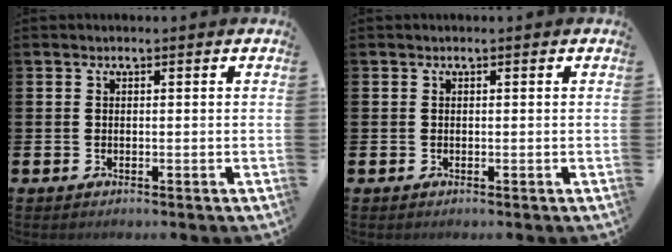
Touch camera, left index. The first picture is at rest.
{"total": 0.0}